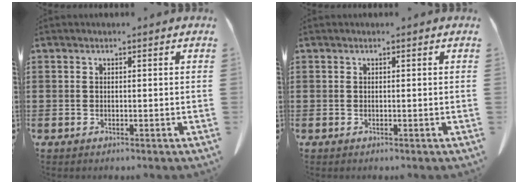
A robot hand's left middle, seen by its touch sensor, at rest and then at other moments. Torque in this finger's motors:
{"motor_torque": [0.00, 0.06, -0.01, -0.01]}